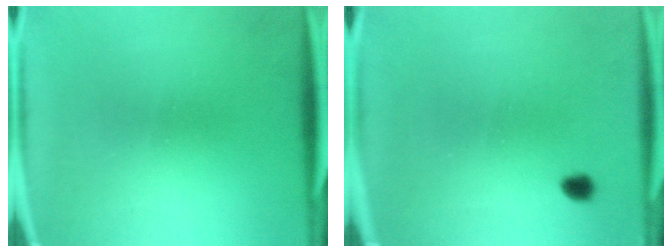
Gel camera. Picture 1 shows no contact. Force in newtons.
{"total": 1.8}